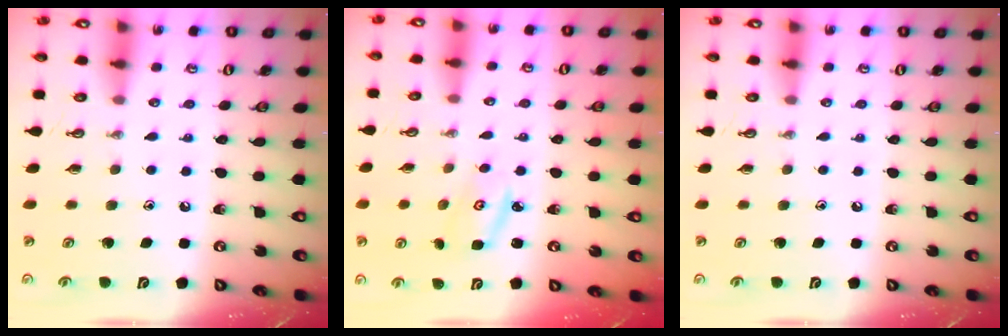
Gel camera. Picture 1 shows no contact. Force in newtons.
{"total": 2.9, "press": 2.9, "slide": 0.2}
{"total": 0.0}